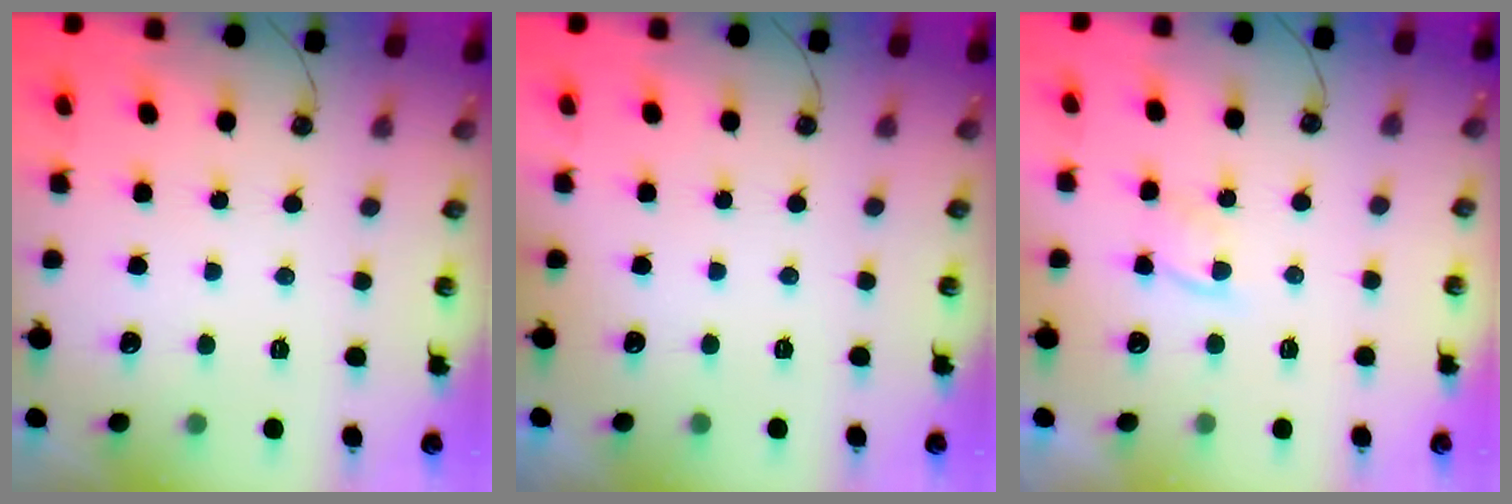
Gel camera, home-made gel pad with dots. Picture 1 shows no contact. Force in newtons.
{"total": 0.0}
{"total": 5.0, "press": 4.9, "slide": 0.7}